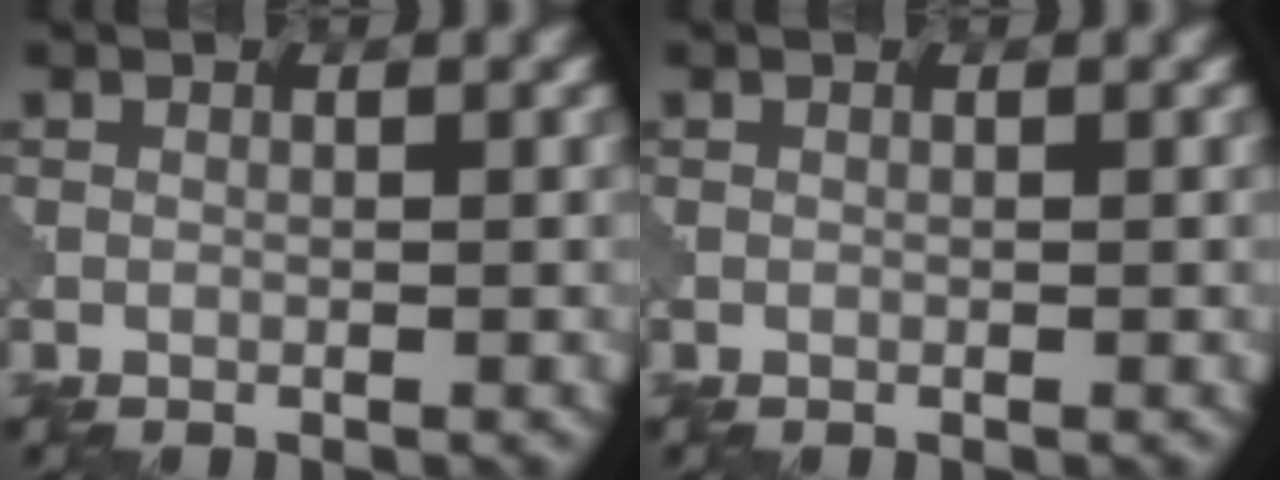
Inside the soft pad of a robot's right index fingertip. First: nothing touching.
{"total": 0.0}